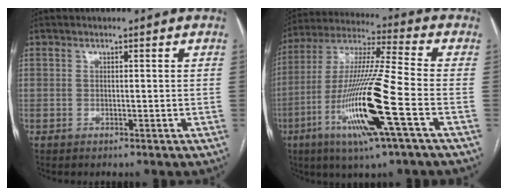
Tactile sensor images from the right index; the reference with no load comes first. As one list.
[{"total": 18.4, "force": [-6.4, -0.1, 17.3], "torque": [-0.356, -0.022, -0.125]}]